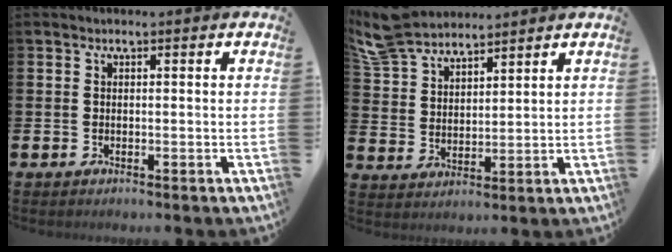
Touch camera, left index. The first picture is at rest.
{"total": 7.4, "force": [6.9, 2.0, 1.5], "torque": [-0.064, -0.025, 0.131]}